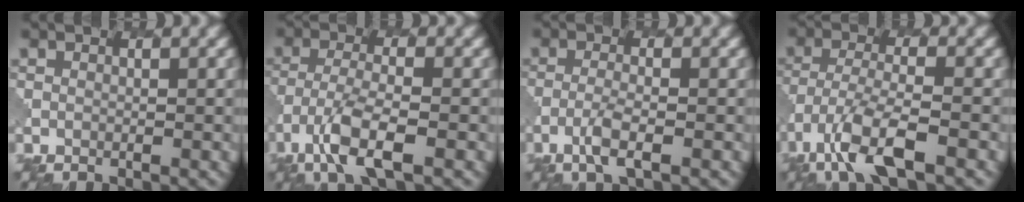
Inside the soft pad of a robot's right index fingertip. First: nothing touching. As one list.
[{"total": 5.0, "force": [-2.6, 1.4, 4.0], "torque": [-0.084, -0.006, -0.055]}, {"total": 2.3, "force": [-1.3, 0.4, 1.9], "torque": [-0.043, 0.001, -0.031]}, {"total": 6.1, "force": [-3.7, 1.7, 4.6], "torque": [-0.091, -0.008, -0.074]}]